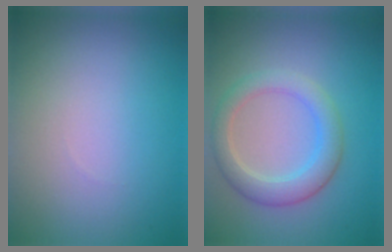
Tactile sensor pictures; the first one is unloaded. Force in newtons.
{"total": 3.7, "press": 3.7, "slide": 0.3}